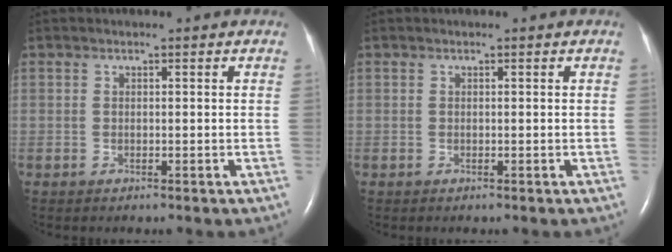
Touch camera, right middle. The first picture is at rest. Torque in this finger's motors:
{"motor_torque": [-0.03, 0.02, -0.02, 0.00]}